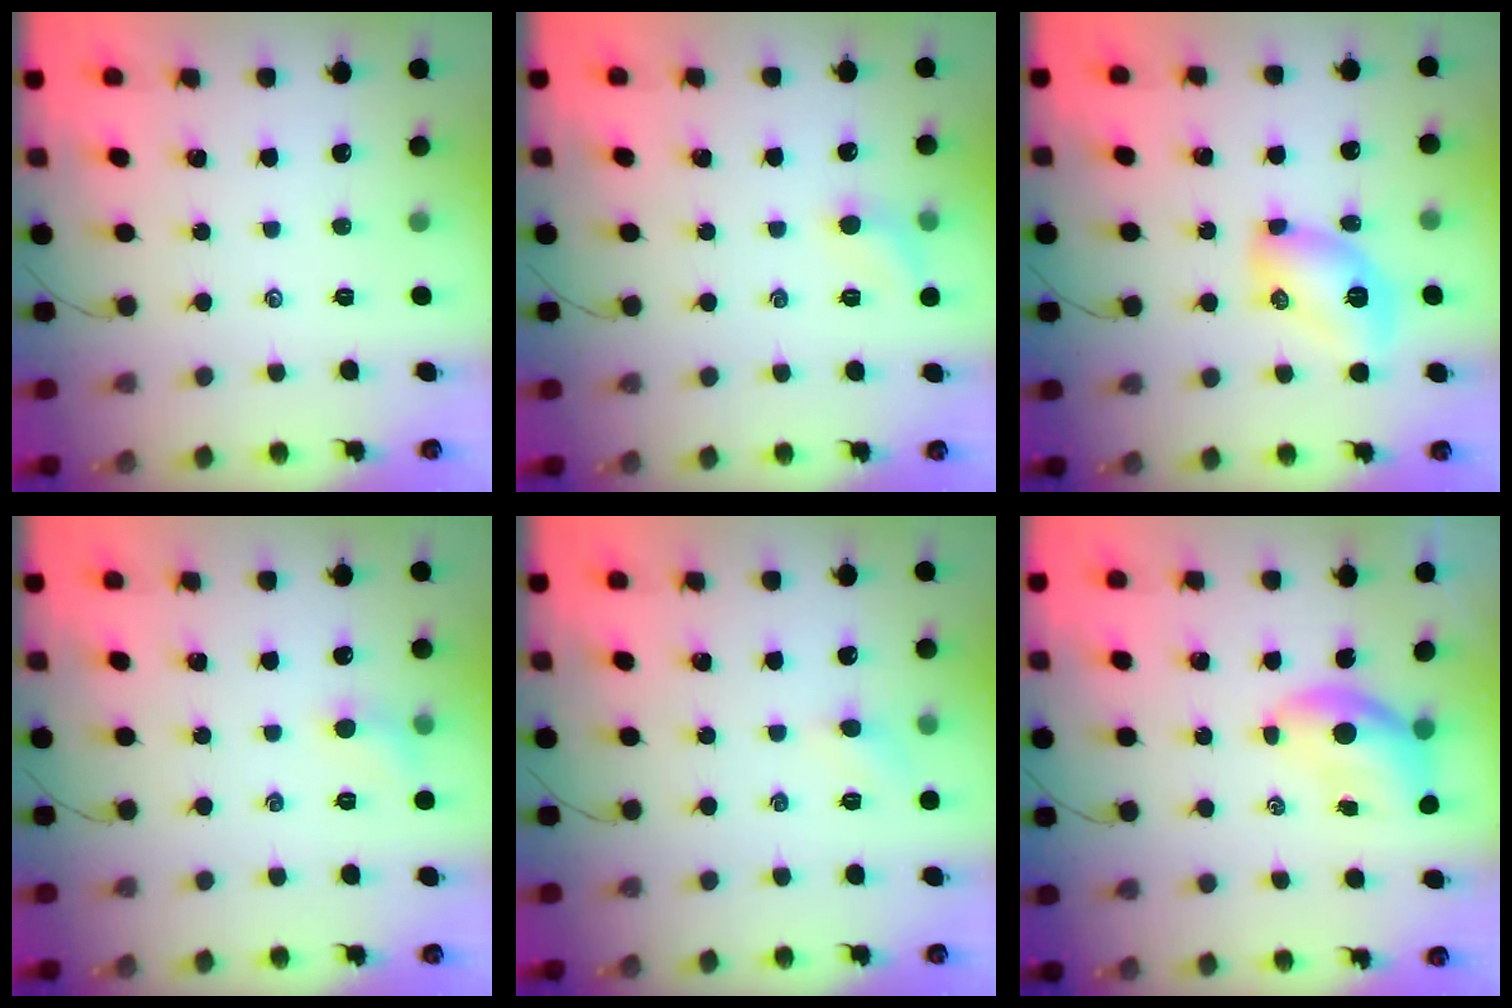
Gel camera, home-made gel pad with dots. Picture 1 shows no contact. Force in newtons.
{"total": 5.8, "press": 5.5, "slide": 1.8}
{"total": 9.9, "press": 9.8, "slide": 0.9}
{"total": 6.2, "press": 5.9, "slide": 1.7}
{"total": 4.8, "press": 4.6, "slide": 1.4}
{"total": 7.0, "press": 6.8, "slide": 1.4}